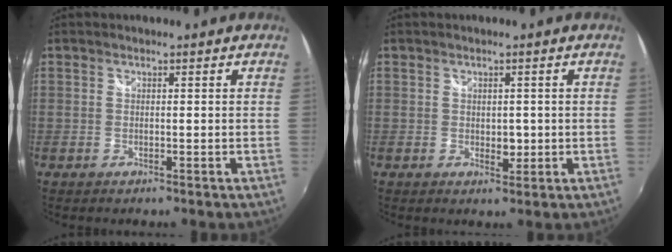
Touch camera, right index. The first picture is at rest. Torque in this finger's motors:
{"motor_torque": [-1.08, 1.06, 0.02, 0.00]}